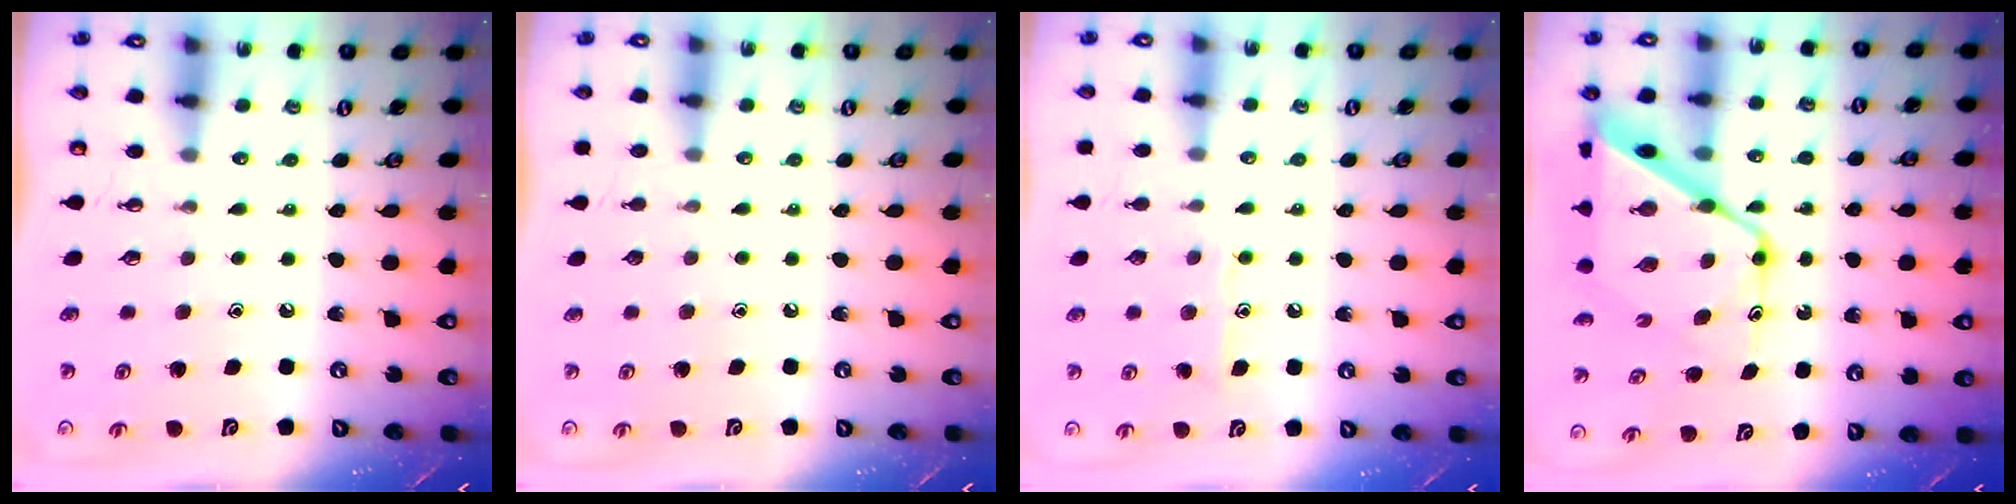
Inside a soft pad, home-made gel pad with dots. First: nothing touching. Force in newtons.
{"total": 0.0}
{"total": 7.6, "press": 7.6, "slide": 0.5}
{"total": 16.5, "press": 16.4, "slide": 1.4}